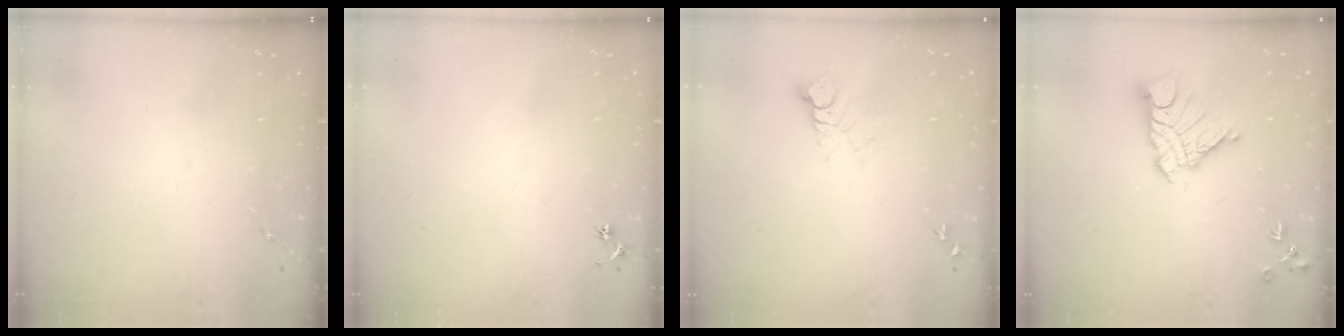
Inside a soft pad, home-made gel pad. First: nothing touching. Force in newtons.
{"total": 2.5, "press": 2.5, "slide": 0.3}
{"total": 4.4, "press": 4.4, "slide": 0.1}
{"total": 13.7, "press": 13.6, "slide": 1.2}